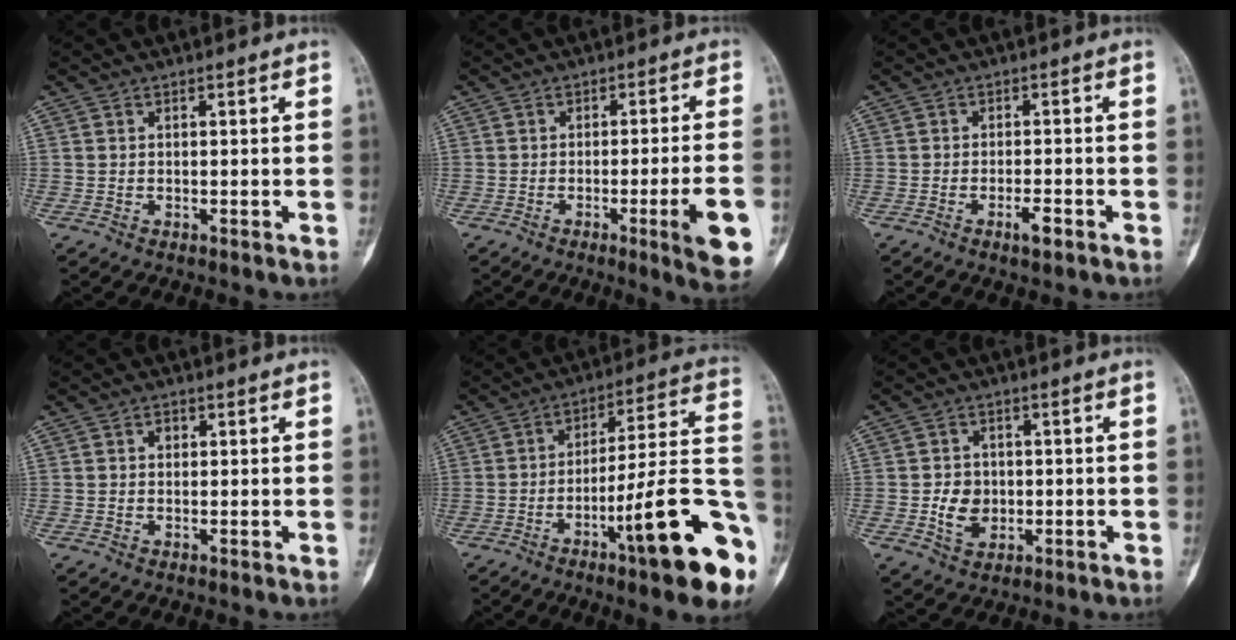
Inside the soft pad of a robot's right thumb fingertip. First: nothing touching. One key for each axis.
{"total": 10.3, "fx": -3.5, "fy": 0.7, "fz": 9.6, "tx": -0.129, "ty": -0.001, "tz": -0.045}
{"total": 2.9, "fx": -1.6, "fy": 0.8, "fz": 2.3, "tx": -0.040, "ty": 0.006, "tz": -0.029}
{"total": 1.3, "fx": 0.4, "fy": 1.1, "fz": 0.7, "tx": -0.006, "ty": 0.002, "tz": 0.003}
{"total": 21.2, "fx": -8.7, "fy": 3.5, "fz": 19.0, "tx": -0.238, "ty": 0.047, "tz": -0.126}
{"total": 5.7, "fx": -0.8, "fy": 4.6, "fz": 3.2, "tx": -0.037, "ty": 0.003, "tz": -0.011}